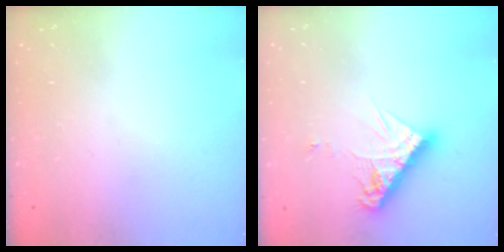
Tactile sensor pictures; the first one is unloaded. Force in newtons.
{"total": 10.5, "press": 10.4, "slide": 0.9}